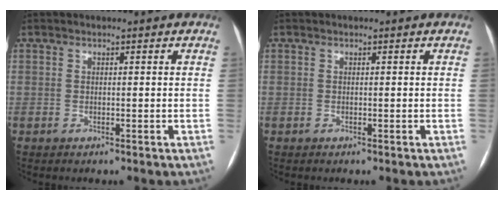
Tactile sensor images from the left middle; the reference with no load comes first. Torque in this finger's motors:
{"motor_torque": [0.00, 0.00, -0.01, 0.00]}